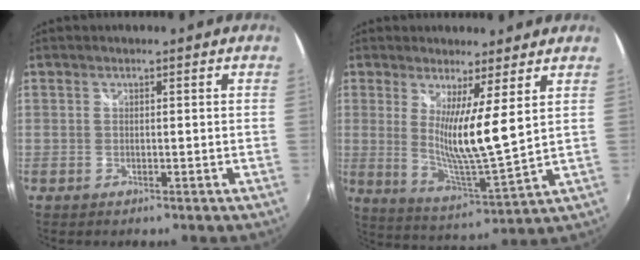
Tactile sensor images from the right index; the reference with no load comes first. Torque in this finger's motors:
{"motor_torque": [1.17, 0.97, 0.58, 0.10]}